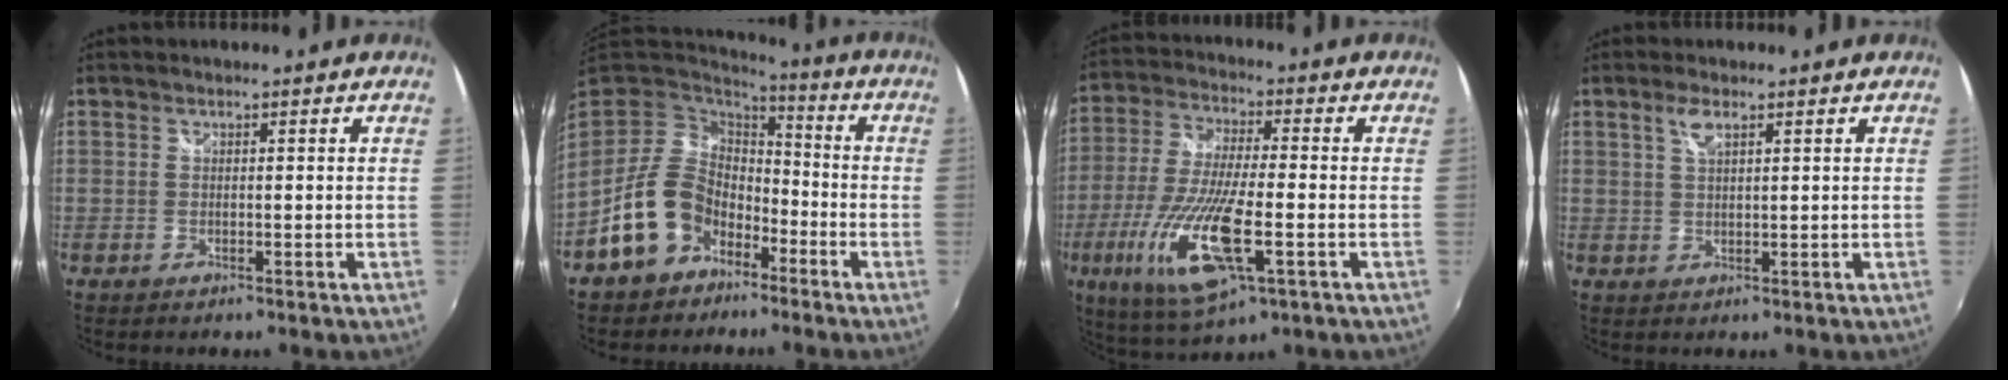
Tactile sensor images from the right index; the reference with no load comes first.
{"total": 13.5, "force": [-7.2, 9.9, 5.8], "torque": [-0.134, 0.017, -0.113]}
{"total": 17.4, "force": [-5.7, 4.6, 15.7], "torque": [-0.329, -0.034, -0.104]}
{"total": 2.7, "force": [1.5, 0.8, 2.1], "torque": [-0.039, 0.003, 0.028]}